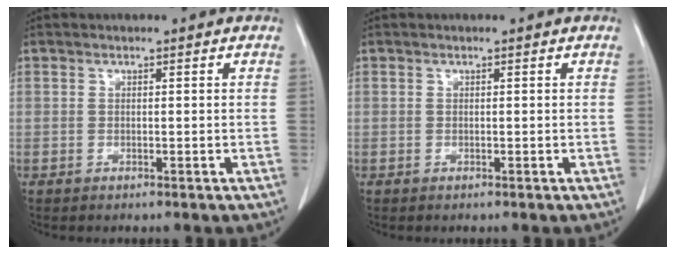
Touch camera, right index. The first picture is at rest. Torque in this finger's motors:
{"motor_torque": [0.00, 0.00, 0.03, 0.00]}